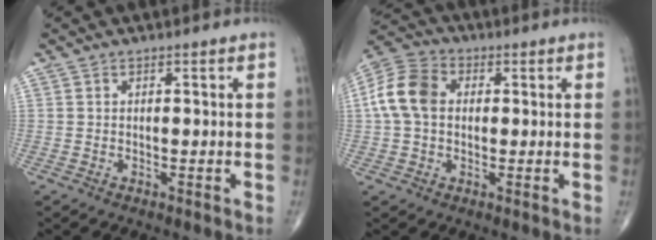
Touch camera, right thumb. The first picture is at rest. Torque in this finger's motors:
{"motor_torque": [-0.70, 0.94, 0.38, -0.36, 0.32]}